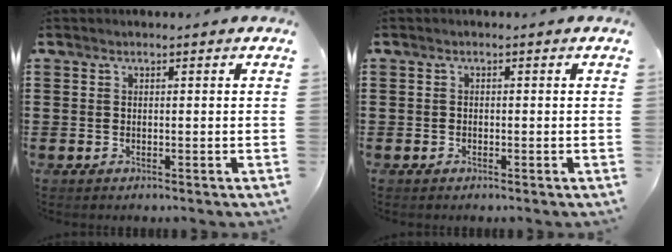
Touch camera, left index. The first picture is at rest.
{"total": 0.6, "force": [-0.5, 0.4, 0.1], "torque": [-0.004, 0.001, -0.010]}